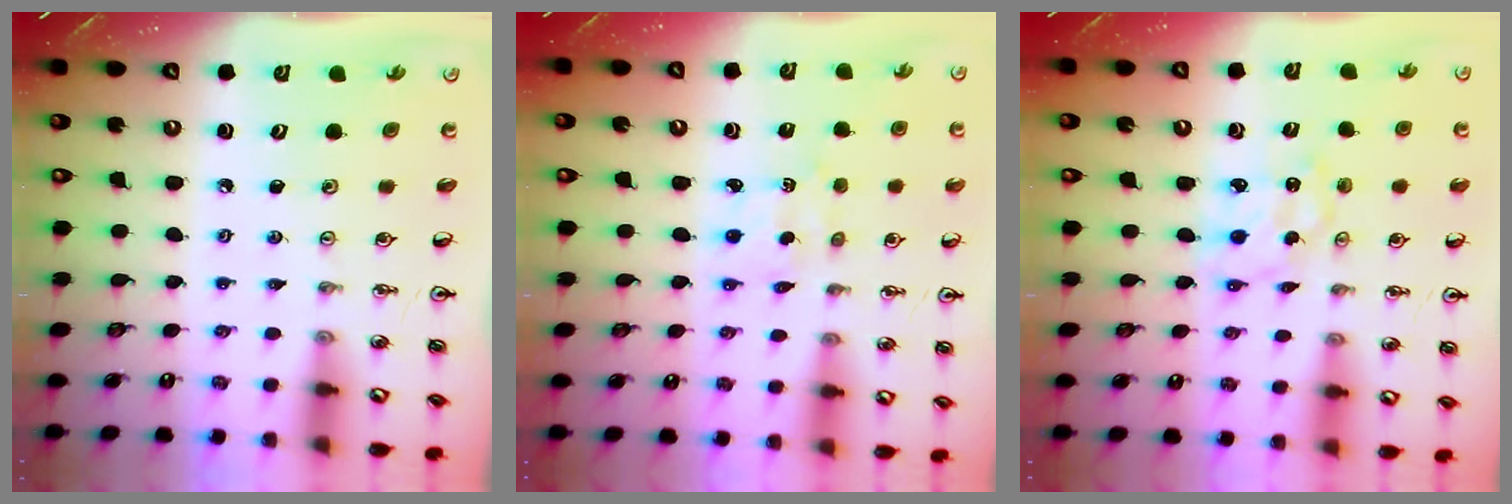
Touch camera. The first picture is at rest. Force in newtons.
{"total": 1.8, "press": 1.8, "slide": 0.5}
{"total": 1.7, "press": 1.7, "slide": 0.1}